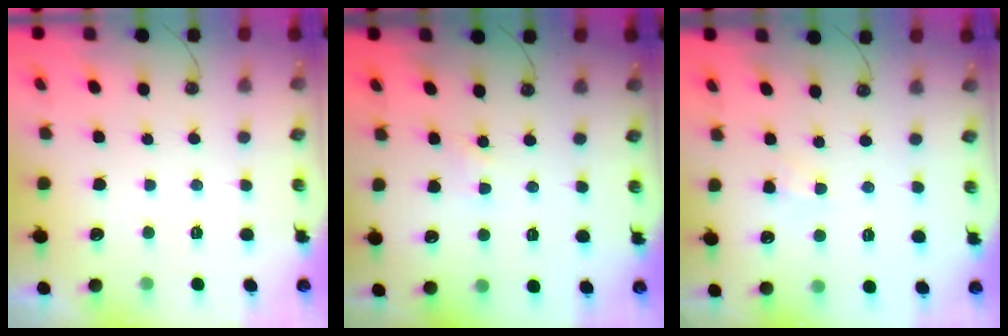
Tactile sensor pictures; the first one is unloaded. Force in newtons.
{"total": 4.5, "press": 4.4, "slide": 0.5}
{"total": 1.9, "press": 1.9, "slide": 0.3}